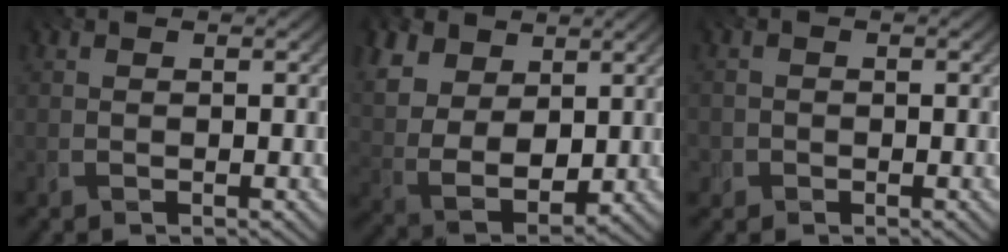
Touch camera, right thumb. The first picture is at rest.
{"total": 10.7, "force": [4.4, 7.0, 6.9], "torque": [-0.192, 0.007, 0.081]}
{"total": 1.3, "force": [-0.8, 0.9, -0.5], "torque": [0.012, -0.004, -0.024]}